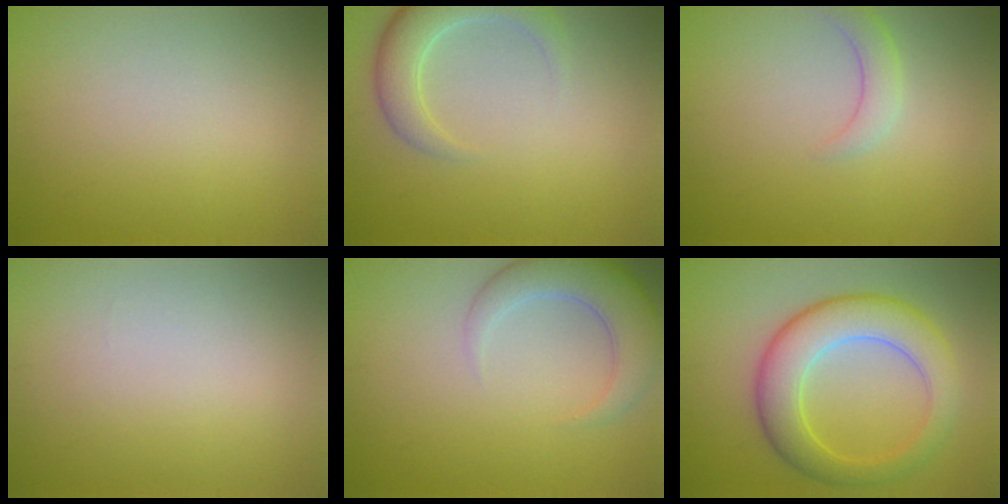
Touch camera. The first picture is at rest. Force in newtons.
{"total": 4.2, "press": 4.2, "slide": 0.5}
{"total": 1.9, "press": 1.9, "slide": 0.2}
{"total": 0.0}
{"total": 5.2, "press": 5.2, "slide": 0.5}
{"total": 7.1, "press": 7.1, "slide": 0.2}